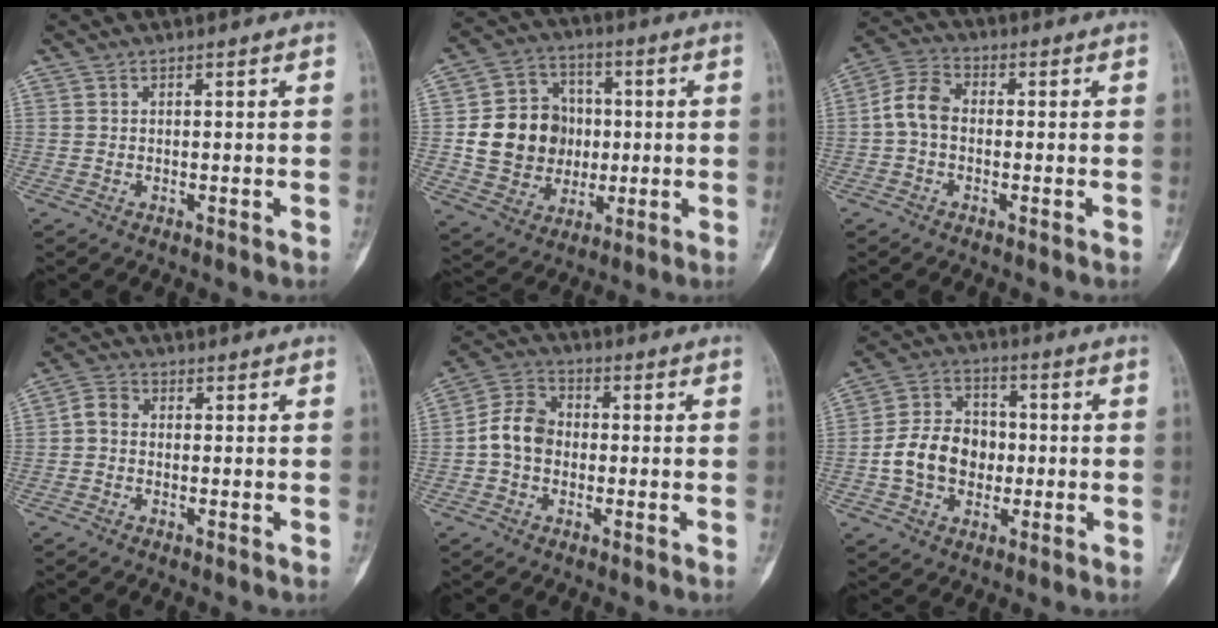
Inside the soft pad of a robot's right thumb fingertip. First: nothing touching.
{"total": 15.3, "force": [0.1, 13.3, 7.4], "torque": [-0.085, 0.022, 0.013]}
{"total": 6.6, "force": [-0.7, 4.7, 4.6], "torque": [-0.079, 0.023, -0.026]}
{"total": 3.4, "force": [-0.6, 2.6, 2.1], "torque": [-0.032, 0.013, -0.023]}
{"total": 7.8, "force": [-1.1, 6.1, 4.8], "torque": [-0.072, 0.029, -0.036]}
{"total": 12.2, "force": [-1.7, 9.6, 7.4], "torque": [-0.105, 0.034, -0.036]}